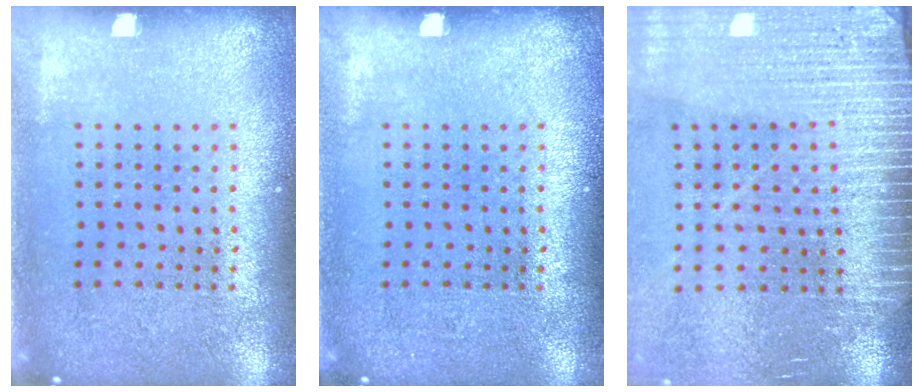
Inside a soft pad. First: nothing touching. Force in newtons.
{"total": 0.0}
{"total": 3.6, "press": 3.4, "slide": 1.2}